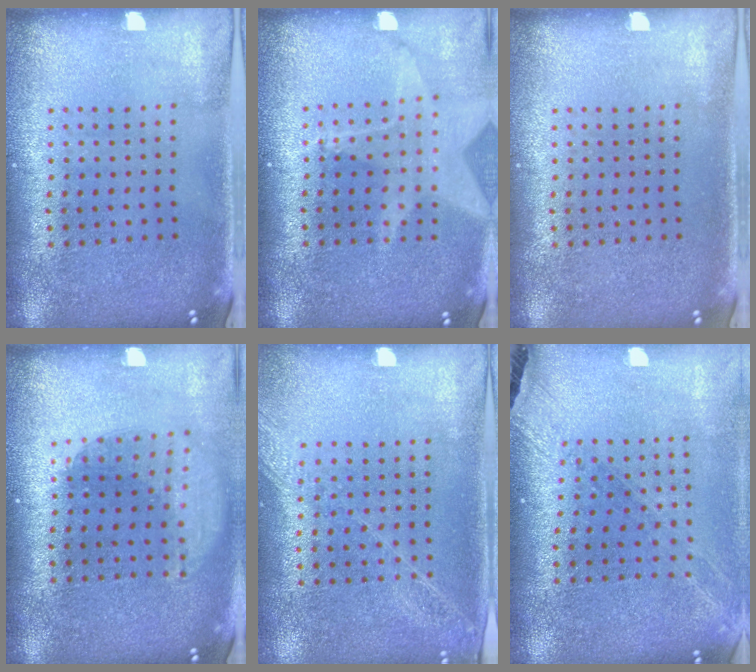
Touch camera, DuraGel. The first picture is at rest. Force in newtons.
{"total": 1.8, "press": 1.5, "slide": 1.1}
{"total": 0.0}
{"total": 1.6, "press": 1.2, "slide": 1.0}
{"total": 1.3, "press": 1.2, "slide": 0.3}
{"total": 1.4, "press": 1.4, "slide": 0.1}